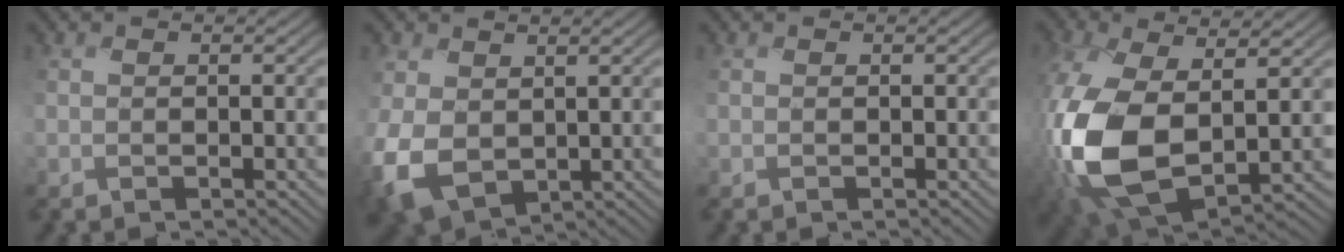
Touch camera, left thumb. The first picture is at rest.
{"total": 7.4, "force": [0.1, 5.5, 4.9], "torque": [-0.159, -0.017, 0.005]}
{"total": 0.0}
{"total": 14.5, "force": [-0.9, 8.4, 11.9], "torque": [-0.314, -0.017, -0.010]}